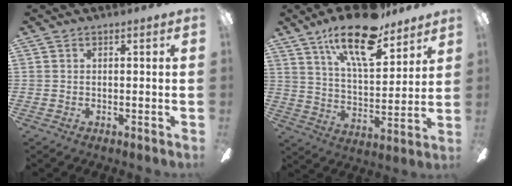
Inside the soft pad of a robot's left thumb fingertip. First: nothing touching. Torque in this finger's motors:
{"motor_torque": [0.18, 0.16, 1.46, -1.31, 0.13]}